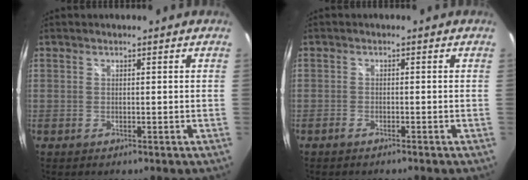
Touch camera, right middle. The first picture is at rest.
{"total": 1.1, "force": [-1.0, 0.2, 0.4], "torque": [-0.016, -0.001, -0.023]}